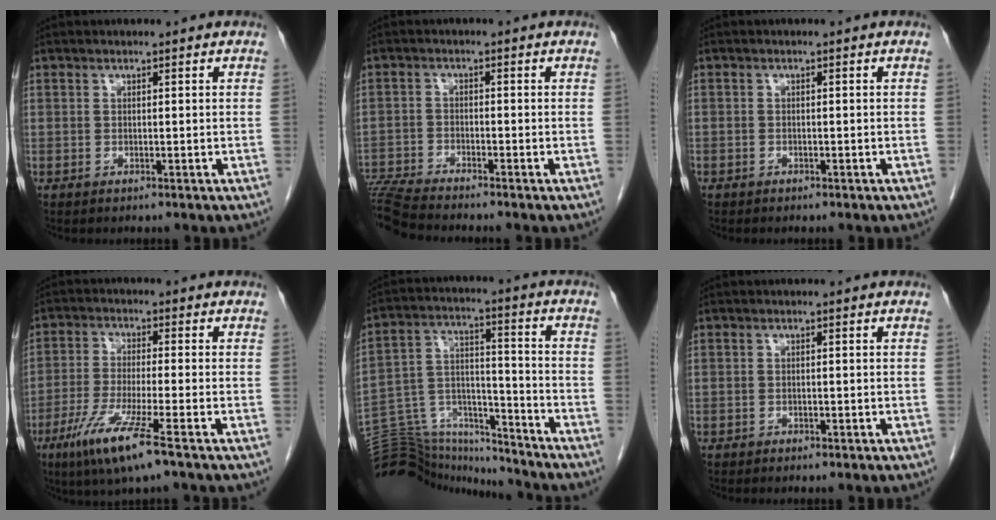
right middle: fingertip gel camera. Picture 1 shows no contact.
{"total": 8.0, "force": [-7.7, -1.0, 2.2], "torque": [-0.040, -0.010, -0.139]}
{"total": 0.7, "force": [-0.5, 0.5, 0.0], "torque": [-0.002, 0.004, -0.009]}
{"total": 9.3, "force": [-5.2, -0.2, 7.6], "torque": [-0.159, -0.030, -0.096]}
{"total": 20.8, "force": [-19.9, 4.3, 4.1], "torque": [-0.110, 0.033, -0.315]}
{"total": 0.7, "force": [-0.5, 0.2, 0.4], "torque": [-0.014, -0.003, -0.005]}